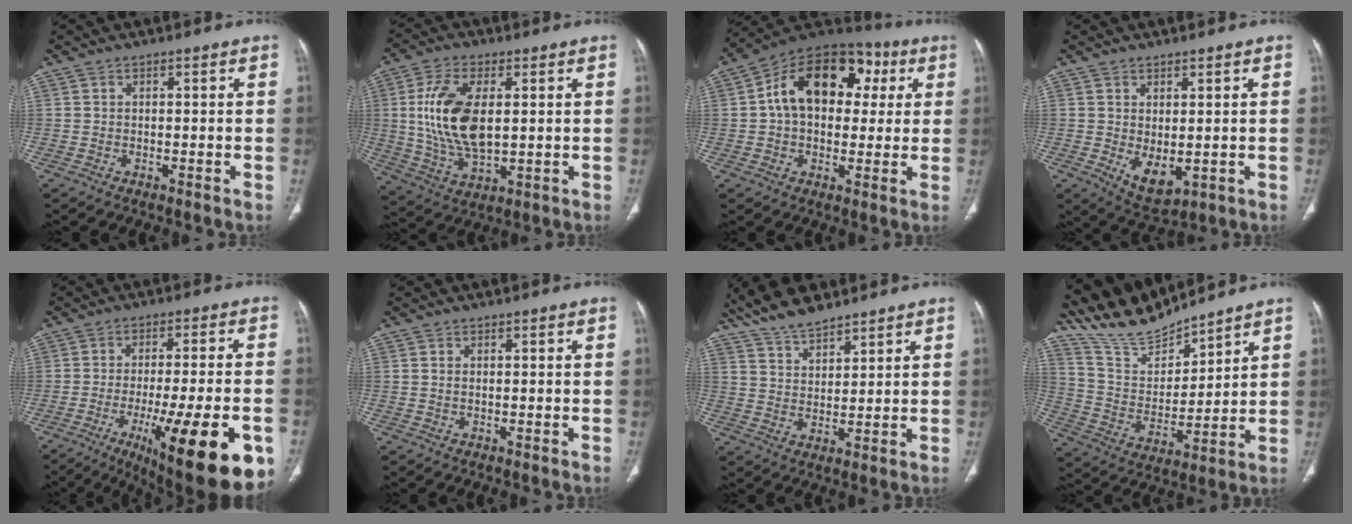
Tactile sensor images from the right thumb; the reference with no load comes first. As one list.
[{"total": 14.6, "force": [2.0, 7.4, 12.4], "torque": [-0.249, -0.010, 0.045]}, {"total": 19.1, "force": [4.0, 12.9, 13.4], "torque": [-0.177, 0.030, 0.053]}, {"total": 5.9, "force": [-0.4, 3.2, 4.9], "torque": [-0.071, -0.012, 0.016]}, {"total": 22.8, "force": [-9.3, 5.9, 20.0], "torque": [-0.235, 0.004, -0.122]}, {"total": 0.5, "force": [0.1, 0.2, 0.4], "torque": [-0.014, 0.004, 0.004]}, {"total": 9.3, "force": [8.0, 2.8, 3.9], "torque": [-0.062, -0.032, 0.156]}, {"total": 13.5, "force": [12.9, 2.4, 3.2], "torque": [-0.043, -0.067, 0.264]}]